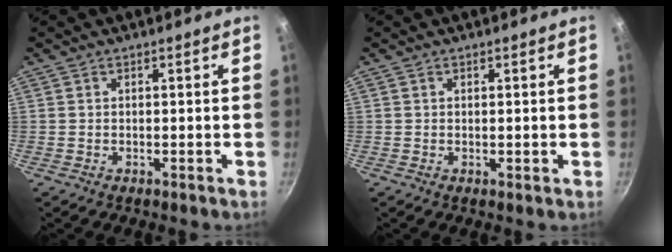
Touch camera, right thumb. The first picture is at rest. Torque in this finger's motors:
{"motor_torque": [-0.38, -0.08, -0.27, 0.12, -0.02]}